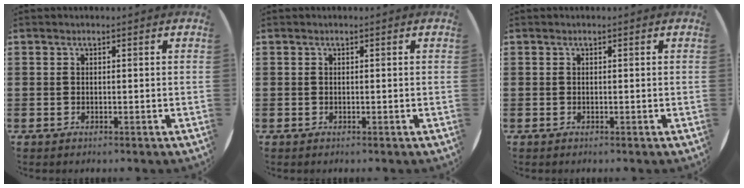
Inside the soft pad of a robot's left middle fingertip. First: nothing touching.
{"total": 0.0}
{"total": 0.0}